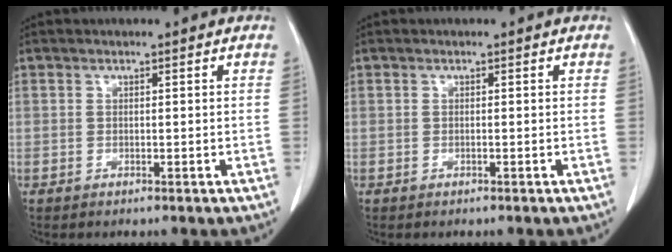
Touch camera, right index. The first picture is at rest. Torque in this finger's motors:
{"motor_torque": [-0.01, 0.03, -0.01, -0.01]}